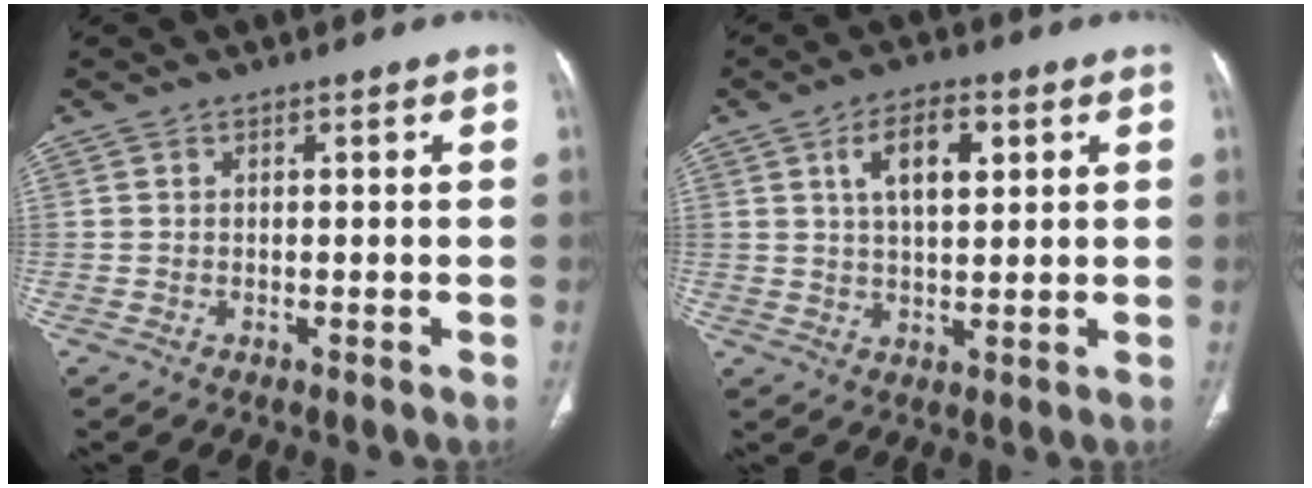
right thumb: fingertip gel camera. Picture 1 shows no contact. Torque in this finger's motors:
{"motor_torque": [-0.57, 2.12, 1.30, 0.37, 0.26]}